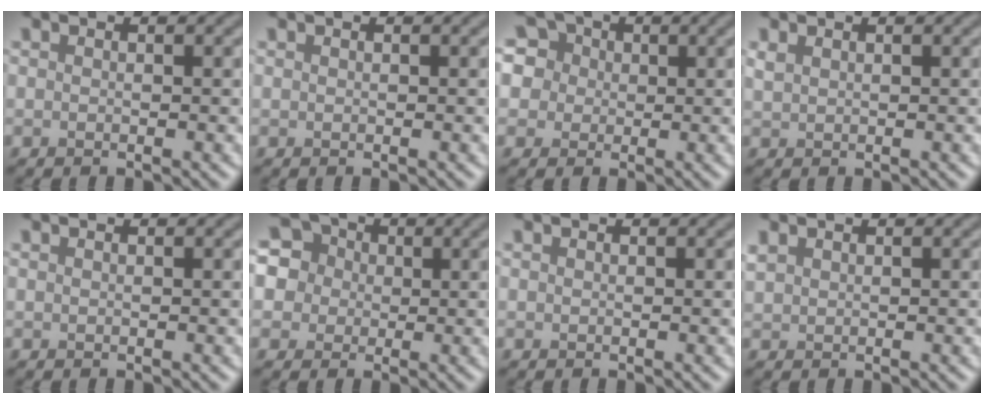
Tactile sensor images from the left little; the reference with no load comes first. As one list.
[{"total": 0.0}, {"total": 11.7, "force": [5.9, 8.5, 5.3], "torque": [-0.132, 0.047, 0.076]}, {"total": 0.8, "force": [0.5, 0.4, 0.5], "torque": [-0.015, 0.001, 0.012]}, {"total": 0.0}, {"total": 12.3, "force": [5.1, 9.9, 5.2], "torque": [-0.143, 0.049, 0.070]}, {"total": 0.0}, {"total": 0.8, "force": [0.5, 0.5, 0.3], "torque": [-0.012, 0.002, 0.014]}]